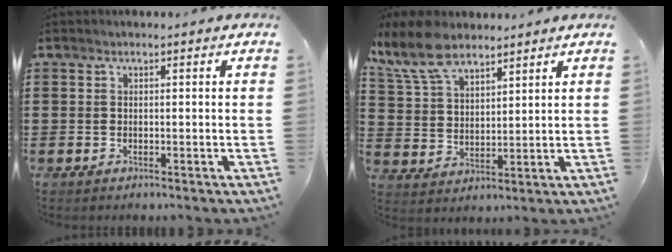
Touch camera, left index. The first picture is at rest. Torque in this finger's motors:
{"motor_torque": [0.55, 0.61, 0.90, 0.21]}